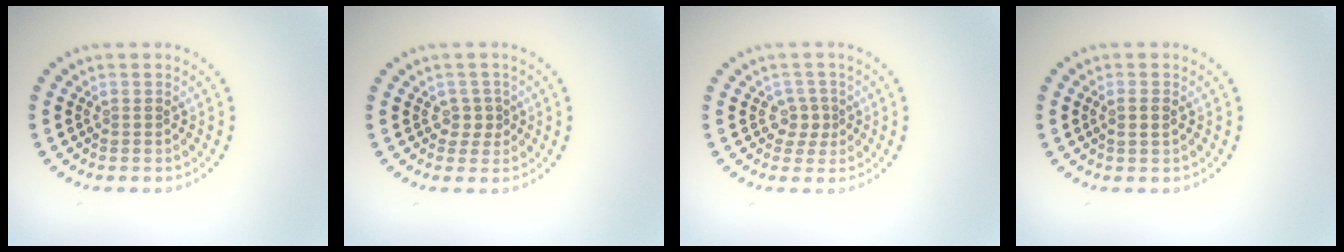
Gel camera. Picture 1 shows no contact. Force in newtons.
{"total": 1.5, "press": 1.2, "slide": 0.9}
{"total": 1.7, "press": 1.3, "slide": 1.1}
{"total": 1.2, "press": 1.1, "slide": 0.5}